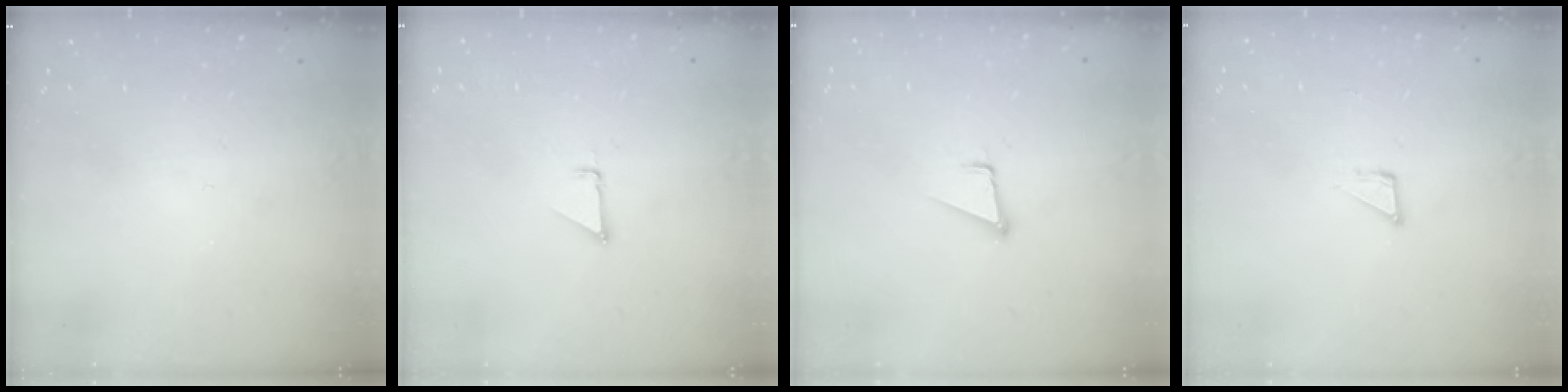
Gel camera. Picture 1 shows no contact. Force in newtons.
{"total": 1.5, "press": 1.5, "slide": 0.0}
{"total": 3.4, "press": 2.5, "slide": 2.2}
{"total": 2.7, "press": 2.7, "slide": 0.2}